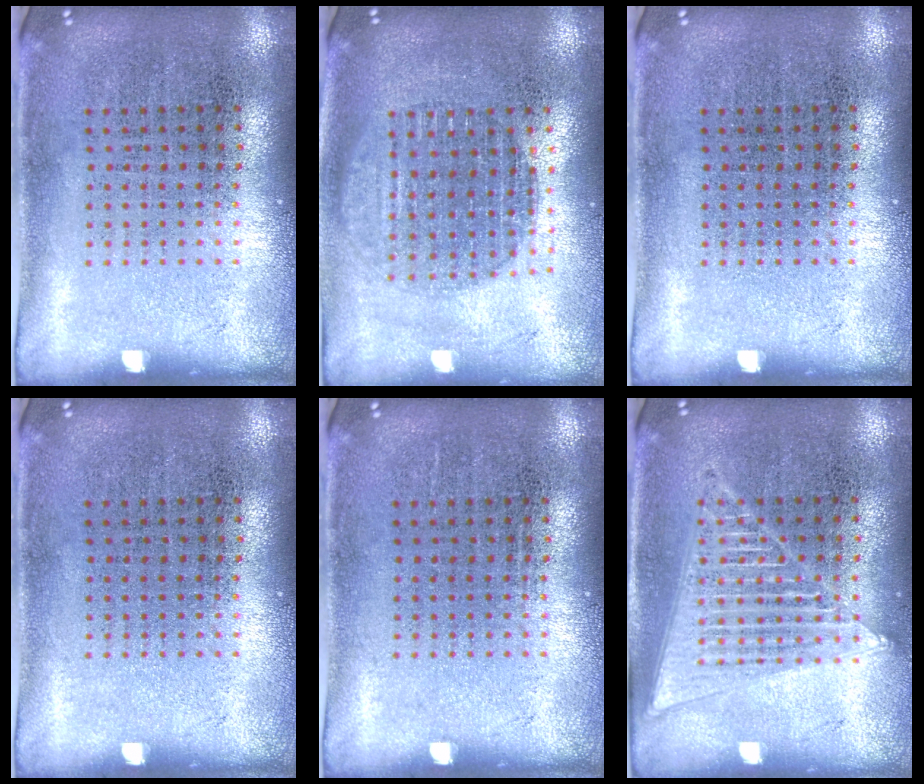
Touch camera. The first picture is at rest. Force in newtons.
{"total": 1.7, "press": 1.5, "slide": 0.9}
{"total": 0.0}
{"total": 0.0}
{"total": 0.0}
{"total": 1.5, "press": 1.5, "slide": 0.1}